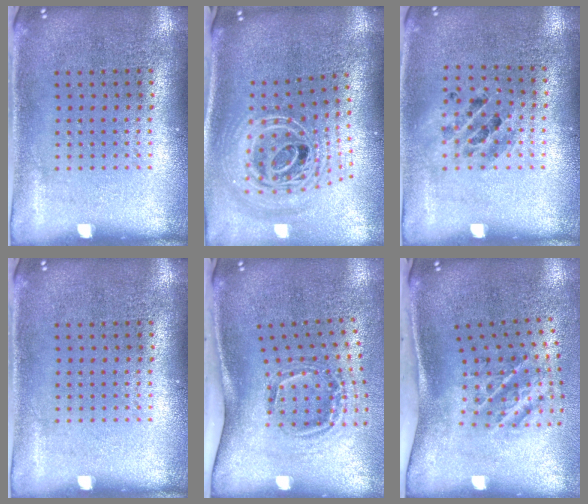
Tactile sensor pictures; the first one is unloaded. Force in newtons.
{"total": 2.8, "press": 2.0, "slide": 1.9}
{"total": 0.9, "press": 0.9, "slide": 0.3}
{"total": 0.0}
{"total": 2.0, "press": 1.2, "slide": 1.6}
{"total": 2.3, "press": 1.3, "slide": 1.9}